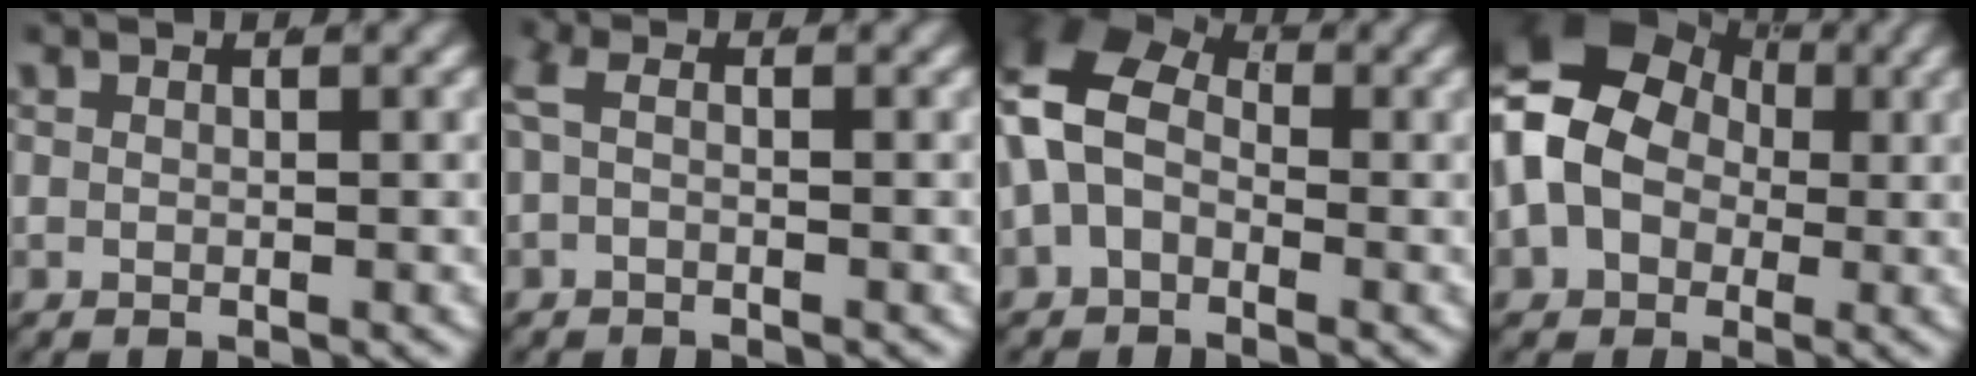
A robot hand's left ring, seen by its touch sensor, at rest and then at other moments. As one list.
[{"total": 1.1, "force": [-0.2, 0.4, 1.0], "torque": [-0.028, -0.002, -0.001]}, {"total": 8.8, "force": [1.0, 7.0, 5.3], "torque": [-0.130, -0.020, 0.016]}, {"total": 14.3, "force": [1.5, 12.4, 7.0], "torque": [-0.164, -0.022, 0.017]}]